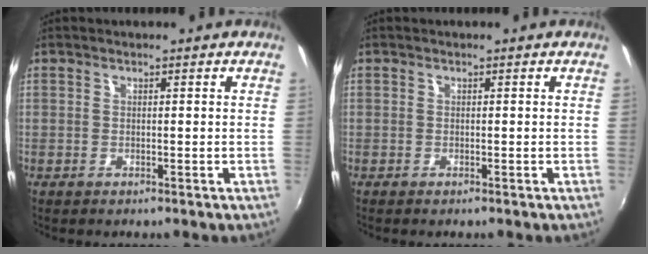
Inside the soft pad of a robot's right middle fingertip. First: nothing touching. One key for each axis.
{"total": 0.0}